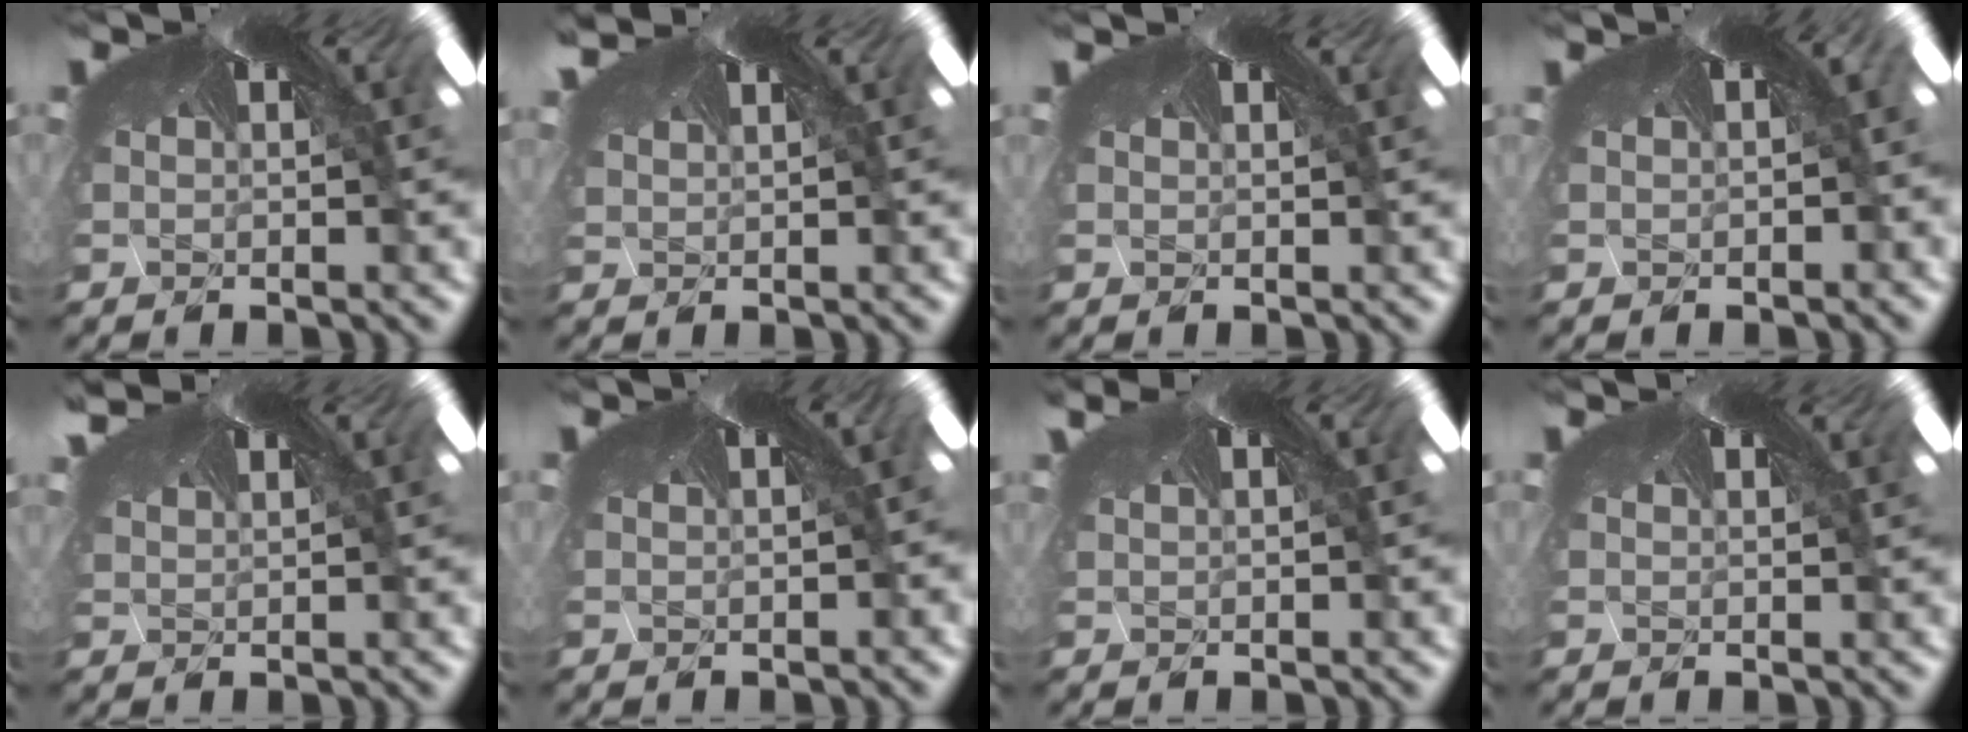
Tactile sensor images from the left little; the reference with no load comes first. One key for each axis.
{"total": 1.1, "fx": 0.9, "fy": 0.6, "fz": 0.0, "tx": -0.023, "ty": 0.003, "tz": 0.017}
{"total": 0.0}
{"total": 0.9, "fx": -0.7, "fy": -0.1, "fz": -0.5, "tx": -0.001, "ty": -0.008, "tz": -0.003}
{"total": 1.4, "fx": 1.0, "fy": 0.9, "fz": 0.3, "tx": -0.028, "ty": 0.004, "tz": 0.021}
{"total": 0.6, "fx": -0.3, "fy": -0.4, "fz": -0.3, "tx": 0.007, "ty": -0.002, "tz": -0.004}
{"total": 0.6, "fx": 0.2, "fy": -0.2, "fz": -0.5, "tx": 0.007, "ty": -0.004, "tz": 0.001}
{"total": 0.6, "fx": 0.3, "fy": 0.3, "fz": 0.3, "tx": -0.003, "ty": -0.001, "tz": 0.005}